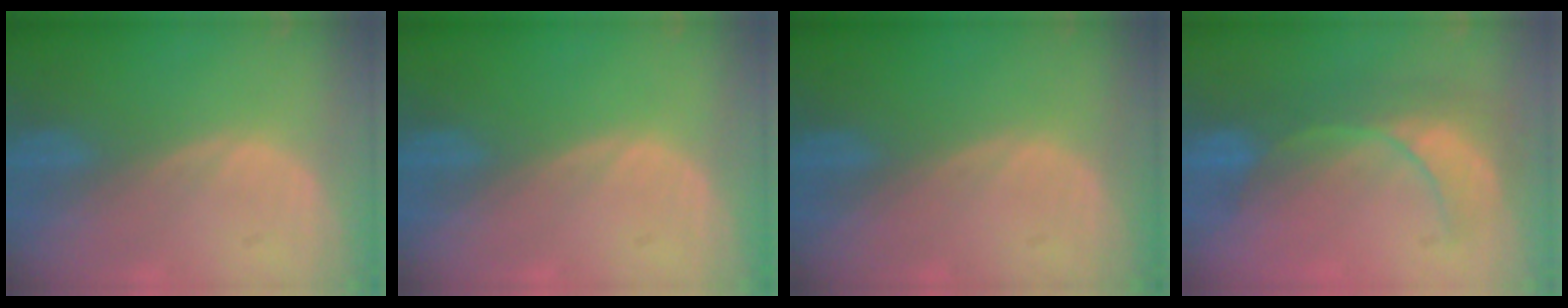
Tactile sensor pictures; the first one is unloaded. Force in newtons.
{"total": 0.0}
{"total": 0.0}
{"total": 7.9, "press": 7.4, "slide": 2.6}